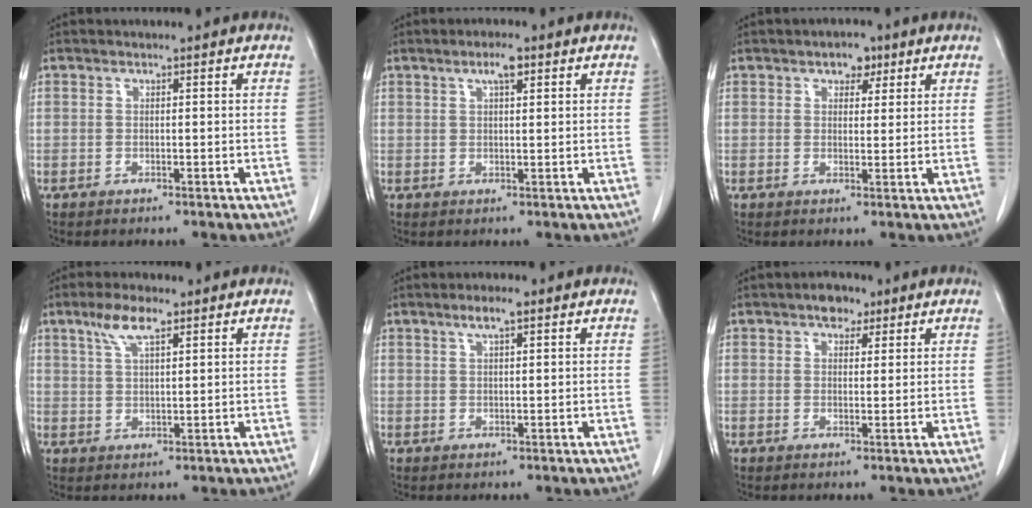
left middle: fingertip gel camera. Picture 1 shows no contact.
{"total": 2.8, "force": [1.6, 0.5, 2.3], "torque": [-0.044, 0.004, 0.028]}
{"total": 3.1, "force": [1.9, 1.8, 1.7], "torque": [-0.022, 0.006, 0.028]}
{"total": 5.1, "force": [3.2, 1.3, 3.8], "torque": [-0.082, 0.008, 0.064]}
{"total": 2.8, "force": [1.8, 0.4, 2.2], "torque": [-0.044, 0.004, 0.032]}
{"total": 3.2, "force": [2.1, 1.8, 1.6], "torque": [-0.026, 0.008, 0.033]}